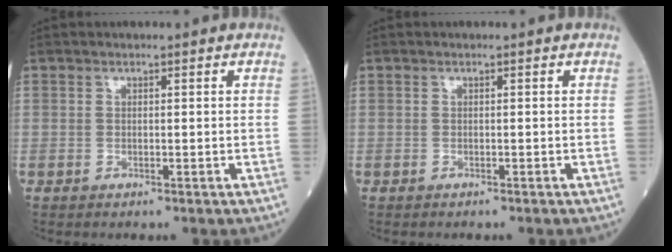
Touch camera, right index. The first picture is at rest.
{"total": 0.5, "force": [-0.5, 0.1, 0.2], "torque": [-0.002, -0.001, -0.008]}